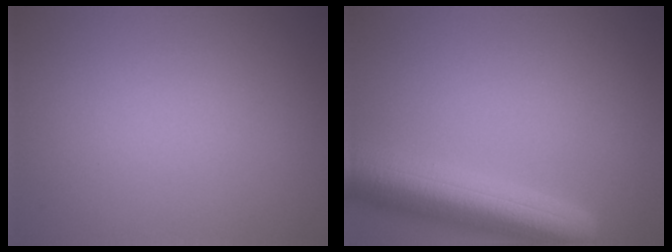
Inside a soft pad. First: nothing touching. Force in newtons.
{"total": 7.0, "press": 7.0, "slide": 0.3}